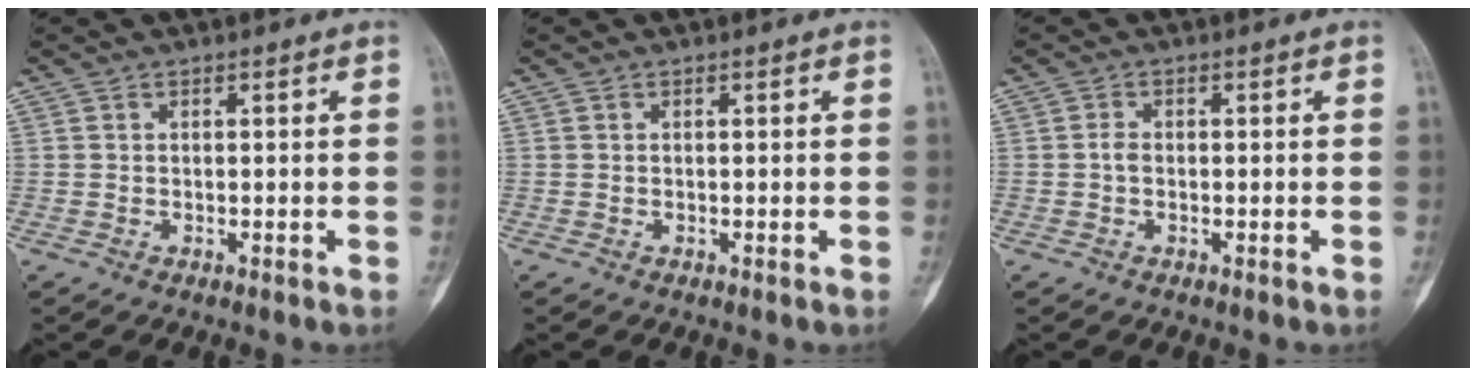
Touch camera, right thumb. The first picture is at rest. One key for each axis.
{"total": 0.0}
{"total": 1.4, "fx": -0.3, "fy": 1.0, "fz": 0.9, "tx": -0.012, "ty": 0.004, "tz": -0.007}